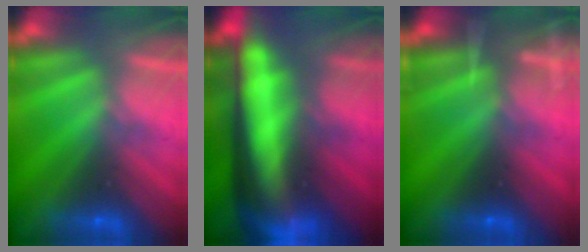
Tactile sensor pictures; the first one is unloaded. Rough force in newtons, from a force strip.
{"total": 7.8}
{"total": 8.0}